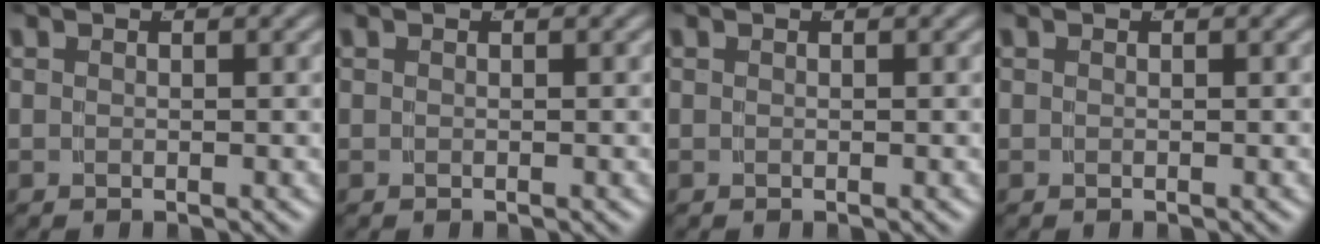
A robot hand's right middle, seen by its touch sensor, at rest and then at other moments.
{"total": 0.0}
{"total": 0.0}
{"total": 0.0}